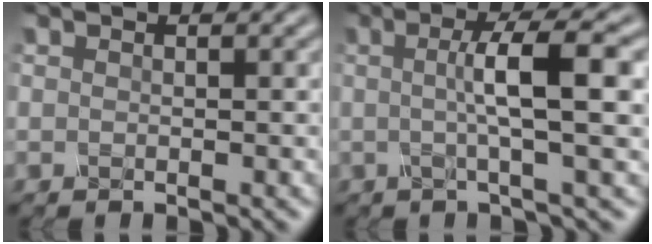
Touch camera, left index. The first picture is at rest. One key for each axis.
{"total": 6.2, "fx": 0.5, "fy": 1.1, "fz": 6.1, "tx": -0.092, "ty": 0.009, "tz": 0.004}